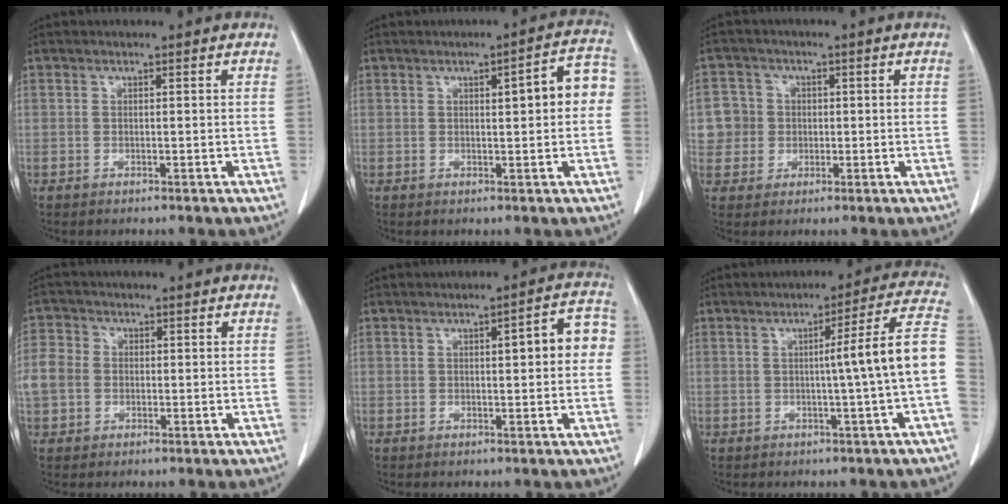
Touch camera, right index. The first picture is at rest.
{"total": 6.2, "force": [0.8, 1.3, 6.0], "torque": [-0.072, 0.023, 0.007]}
{"total": 5.2, "force": [0.2, 5.2, 0.3], "torque": [0.000, 0.017, 0.007]}
{"total": 5.2, "force": [-0.4, 4.6, 2.5], "torque": [-0.065, 0.018, -0.010]}
{"total": 6.7, "force": [1.0, 2.2, 6.2], "torque": [-0.067, 0.027, 0.008]}
{"total": 9.6, "force": [-0.8, -1.6, 9.5], "torque": [-0.120, 0.017, -0.014]}